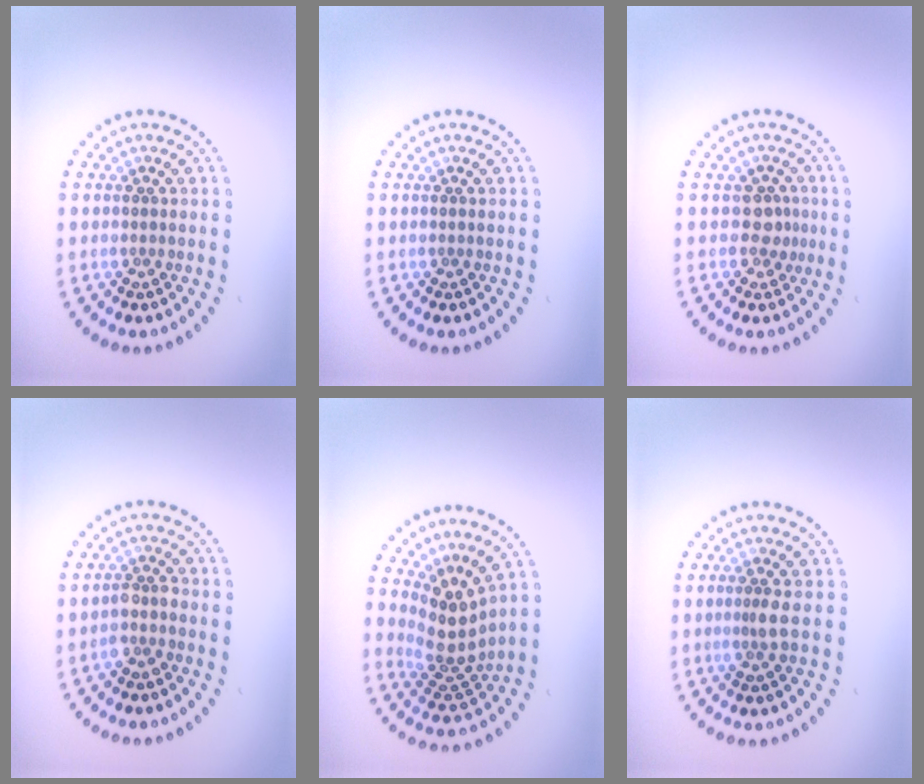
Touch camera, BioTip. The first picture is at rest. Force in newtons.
{"total": 0.0}
{"total": 1.8, "press": 1.5, "slide": 1.0}
{"total": 1.6, "press": 1.4, "slide": 0.8}
{"total": 3.9, "press": 3.0, "slide": 2.5}
{"total": 1.5, "press": 1.1, "slide": 1.0}